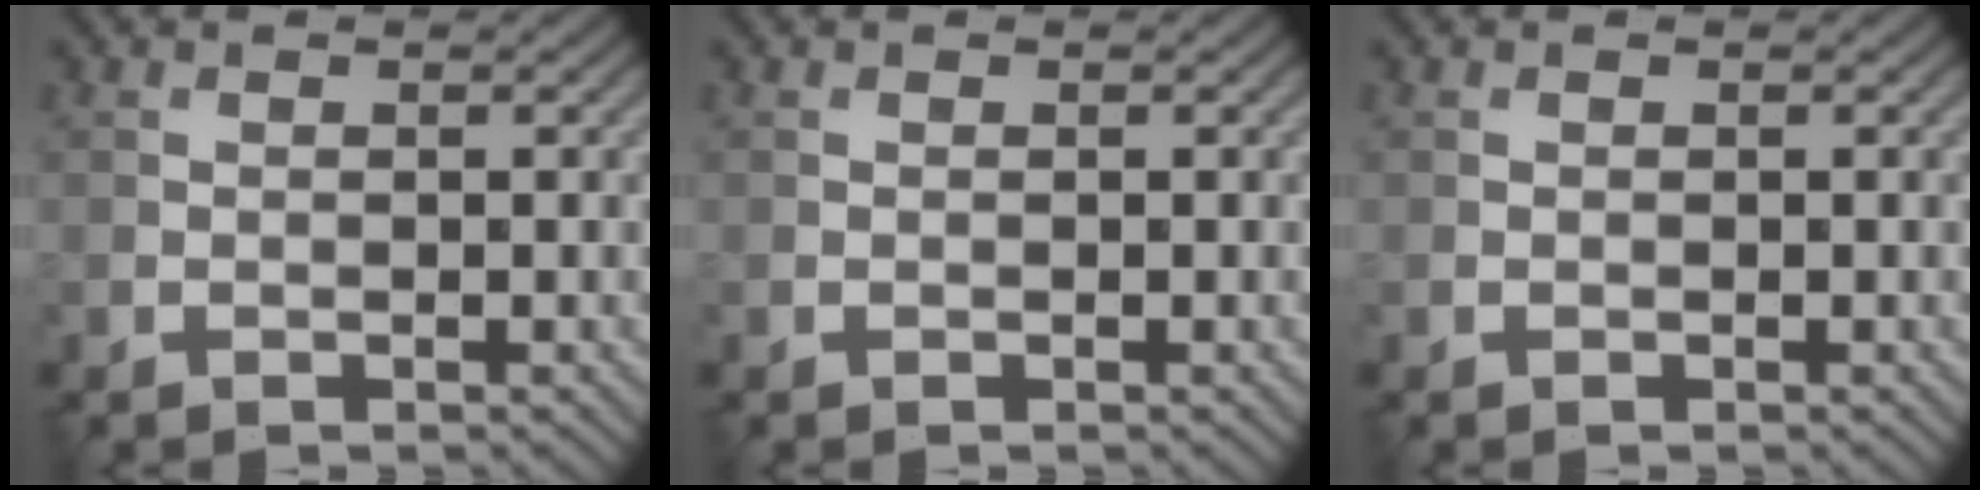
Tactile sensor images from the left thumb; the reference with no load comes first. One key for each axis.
{"total": 0.0}
{"total": 0.0}